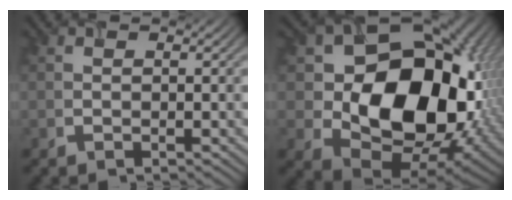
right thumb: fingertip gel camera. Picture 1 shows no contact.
{"total": 19.1, "force": [0.9, 14.1, 12.8], "torque": [-0.202, -0.051, 0.050]}